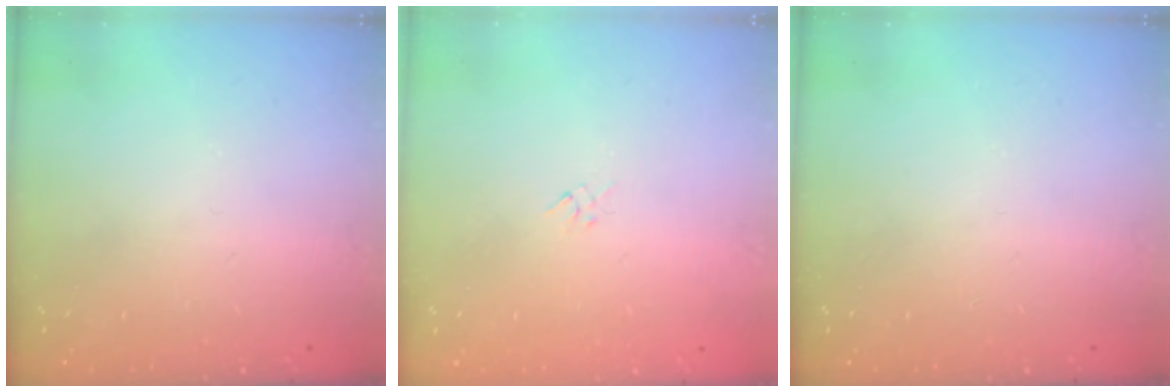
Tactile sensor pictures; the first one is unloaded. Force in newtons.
{"total": 2.3, "press": 2.2, "slide": 0.6}
{"total": 0.0}